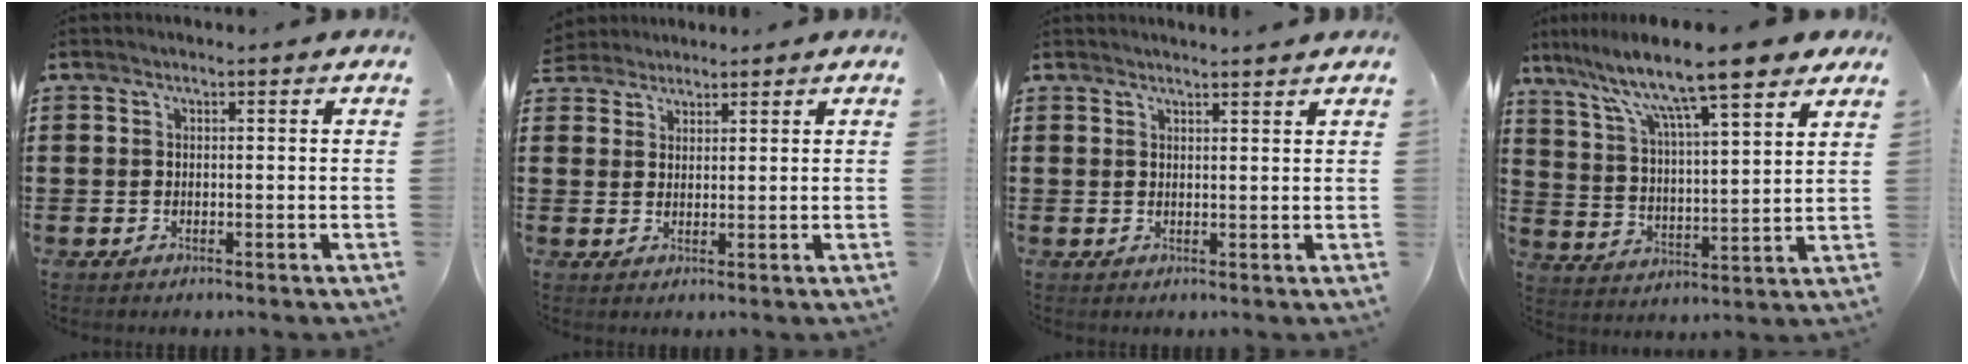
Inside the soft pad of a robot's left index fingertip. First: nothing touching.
{"total": 2.3, "force": [2.0, 1.1, -0.2], "torque": [-0.004, 0.006, 0.039]}
{"total": 1.7, "force": [1.6, -0.2, 0.4], "torque": [-0.009, 0.000, 0.031]}
{"total": 10.8, "force": [8.8, 1.1, 6.3], "torque": [-0.146, -0.048, 0.141]}